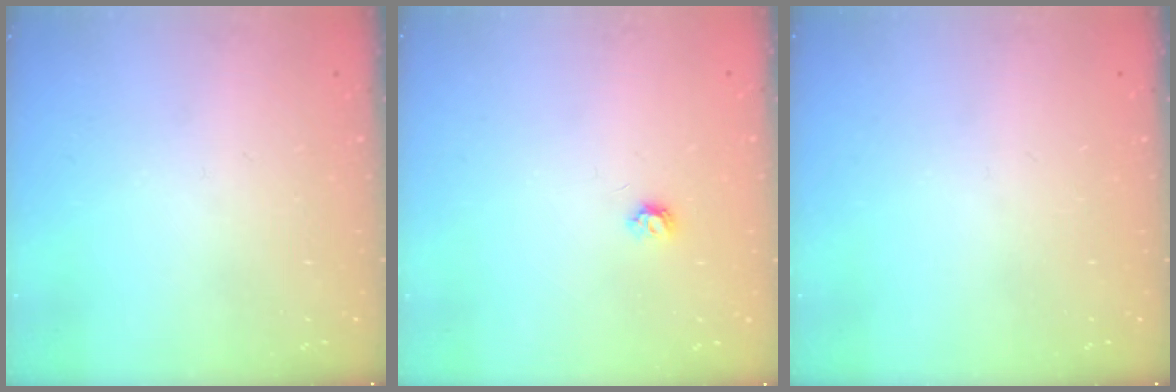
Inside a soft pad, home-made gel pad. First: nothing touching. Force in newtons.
{"total": 4.0, "press": 4.0, "slide": 0.6}
{"total": 0.0}